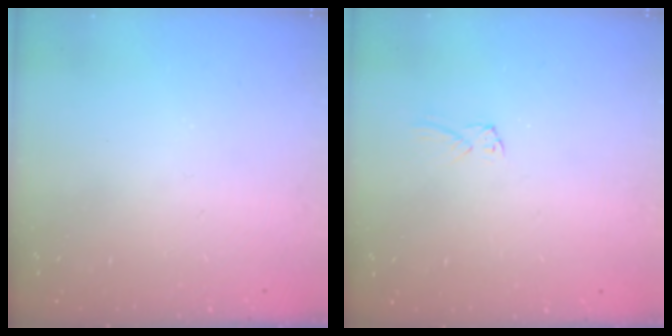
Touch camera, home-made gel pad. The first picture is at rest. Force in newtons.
{"total": 2.3, "press": 2.3, "slide": 0.3}